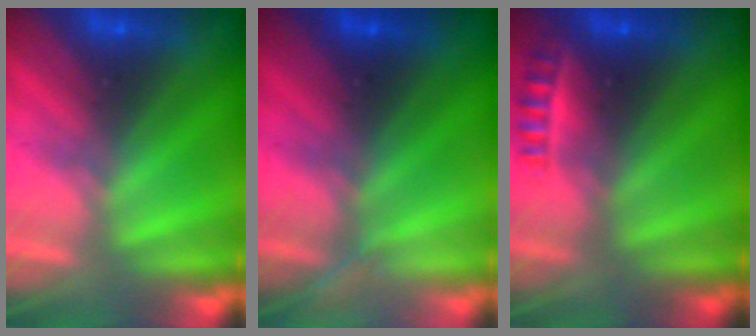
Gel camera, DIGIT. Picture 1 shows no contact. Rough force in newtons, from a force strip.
{"total": 1.4}
{"total": 2.3}